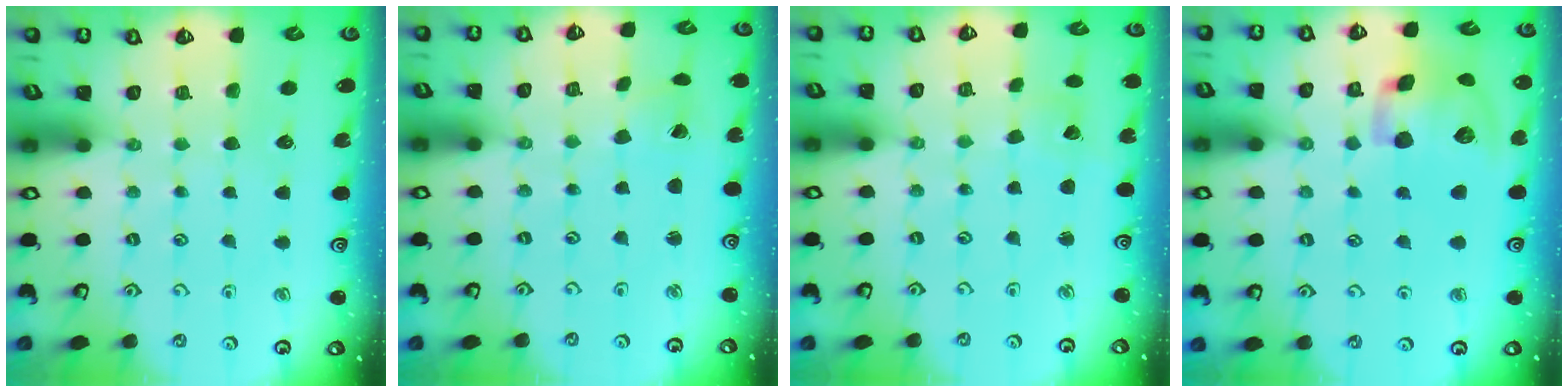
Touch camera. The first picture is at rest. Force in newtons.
{"total": 0.7, "press": 0.7, "slide": 0.0}
{"total": 3.0, "press": 3.0, "slide": 0.3}
{"total": 16.7, "press": 16.6, "slide": 2.4}